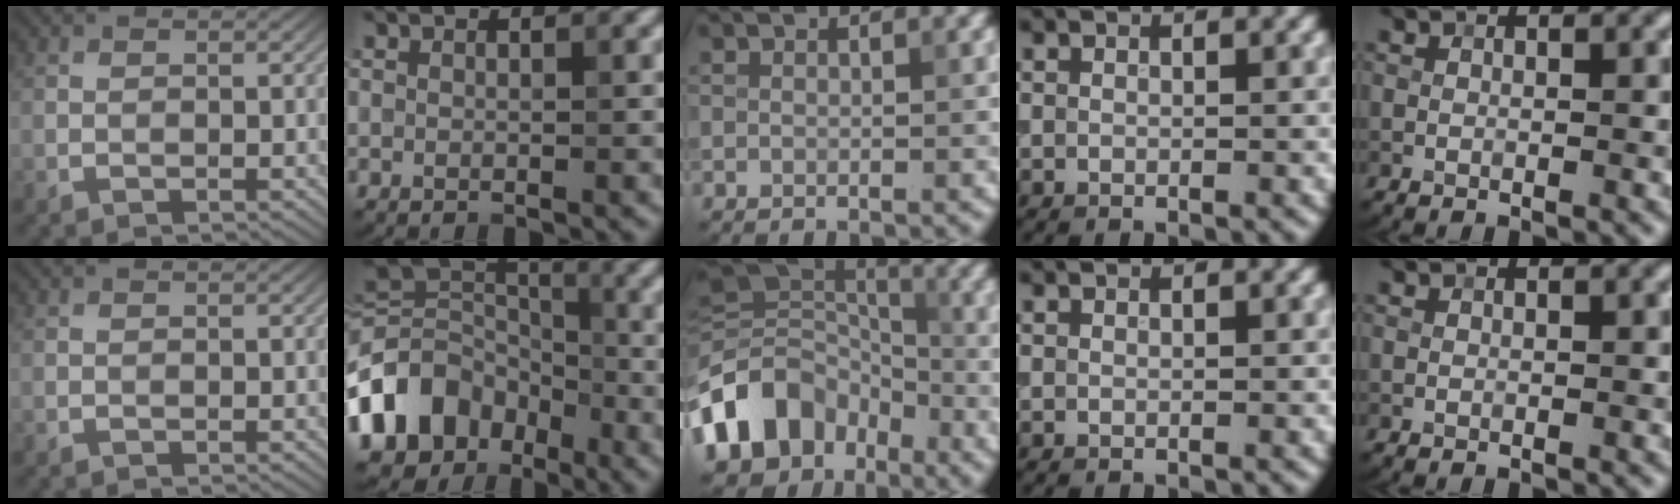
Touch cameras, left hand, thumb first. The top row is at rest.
{"index": {"total": 10.1, "force": [-4.8, 7.4, 5.0], "torque": [-0.111, 0.002, -0.104]}, "middle": {"total": 10.4, "force": [-4.6, 7.9, 5.0], "torque": [-0.097, 0.001, -0.098]}}